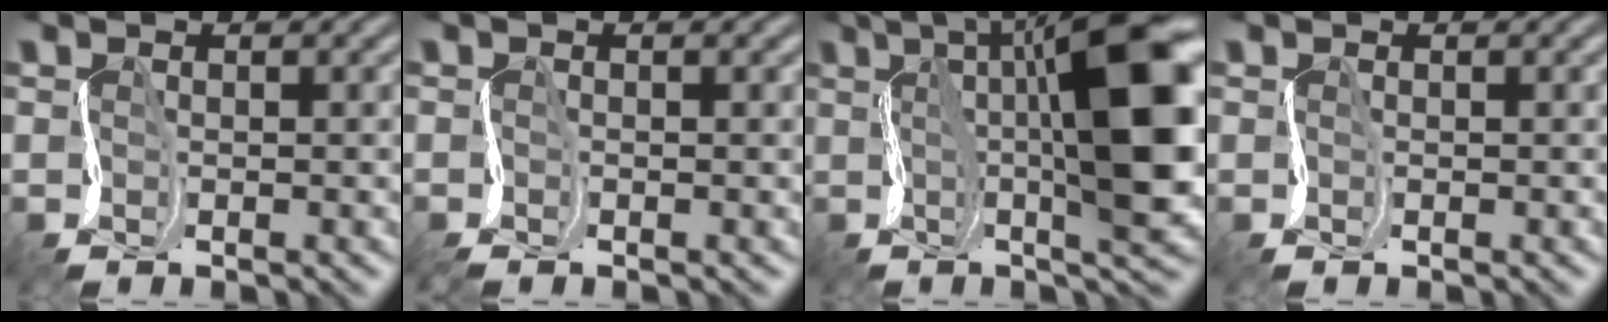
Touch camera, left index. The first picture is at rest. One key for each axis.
{"total": 1.0, "fx": -0.5, "fy": 0.1, "fz": 0.9, "tx": -0.016, "ty": -0.002, "tz": -0.015}
{"total": 14.4, "fx": 2.7, "fy": 3.9, "fz": 13.6, "tx": -0.180, "ty": 0.014, "tz": 0.039}
{"total": 0.0}